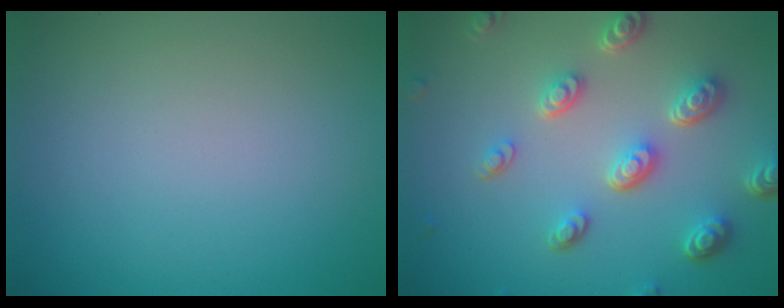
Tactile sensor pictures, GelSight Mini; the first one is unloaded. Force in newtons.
{"total": 5.0, "press": 3.7, "slide": 3.3}